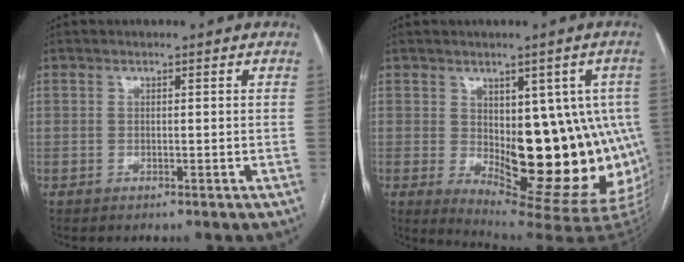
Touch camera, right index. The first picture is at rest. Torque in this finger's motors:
{"motor_torque": [1.75, -0.37, 0.51, 0.10]}